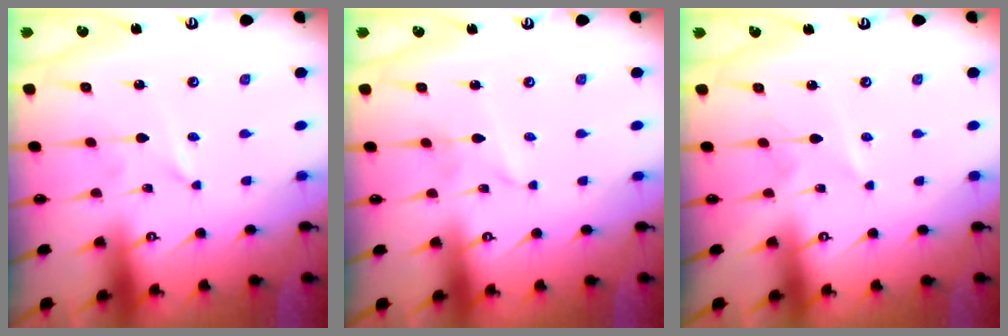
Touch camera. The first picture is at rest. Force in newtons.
{"total": 1.8, "press": 1.8, "slide": 0.2}
{"total": 2.7, "press": 2.7, "slide": 0.4}